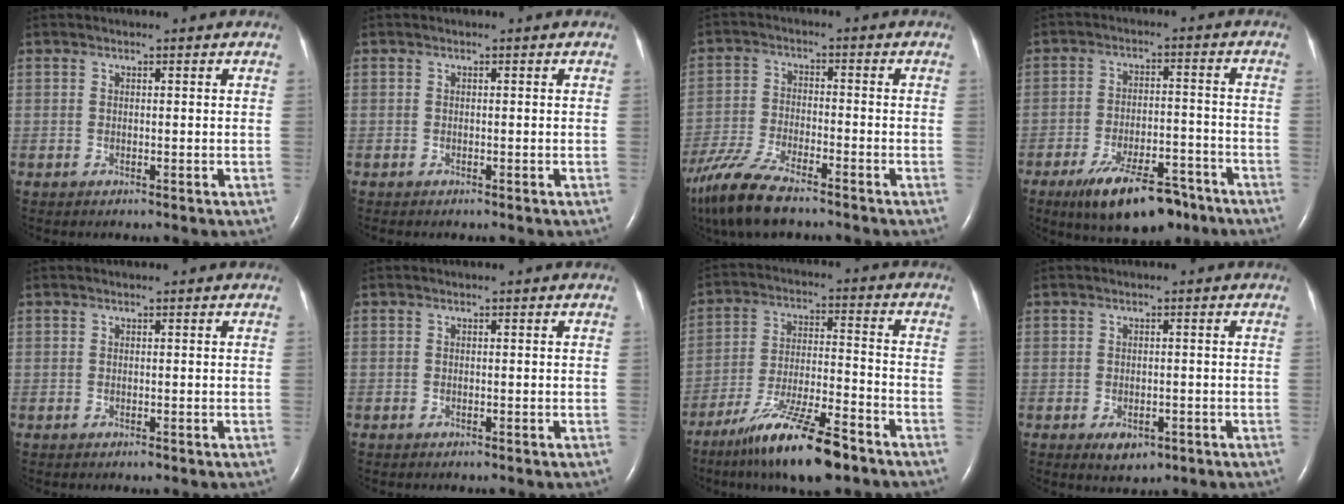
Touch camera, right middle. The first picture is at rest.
{"total": 0.8, "force": [-0.7, 0.2, 0.4], "torque": [-0.007, 0.000, -0.008]}
{"total": 11.5, "force": [-8.9, 2.4, 6.8], "torque": [-0.141, -0.028, -0.164]}
{"total": 12.9, "force": [-9.0, 4.6, 8.0], "torque": [-0.128, -0.004, -0.142]}
{"total": 0.0}
{"total": 0.0}
{"total": 14.3, "force": [-10.2, 1.7, 9.9], "torque": [-0.191, -0.025, -0.178]}
{"total": 3.1, "force": [-1.6, 1.7, 2.0], "torque": [-0.031, -0.001, -0.013]}